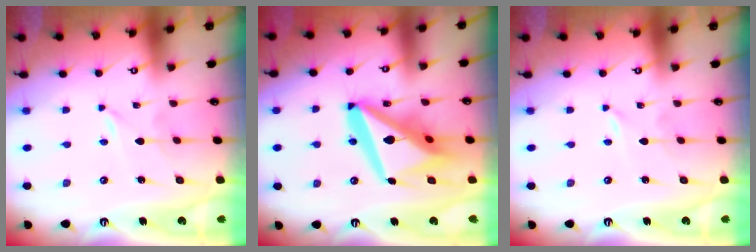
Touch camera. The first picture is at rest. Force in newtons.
{"total": 20.2, "press": 20.0, "slide": 2.3}
{"total": 0.0}